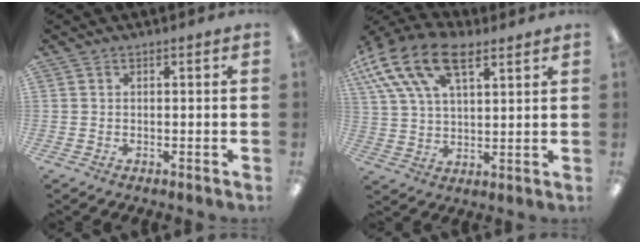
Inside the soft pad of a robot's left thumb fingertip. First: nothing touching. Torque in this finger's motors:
{"motor_torque": [0.63, 0.38, 1.46, -1.31, 0.47]}